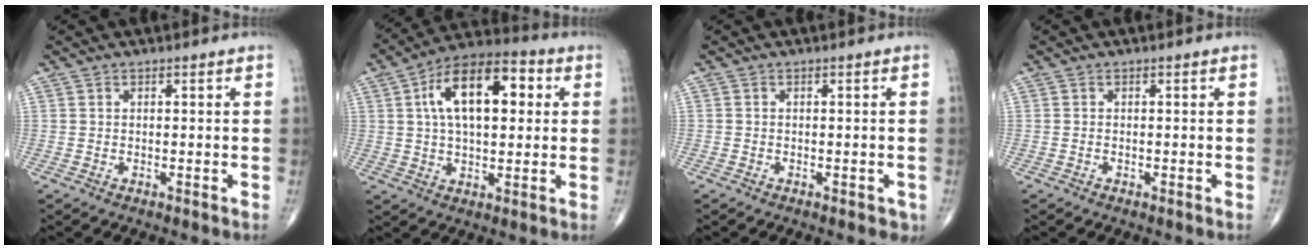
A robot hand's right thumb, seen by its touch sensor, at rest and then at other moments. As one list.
[{"total": 16.5, "force": [3.9, 8.4, 13.7], "torque": [-0.206, 0.022, 0.055]}, {"total": 1.9, "force": [-1.0, 1.0, 1.2], "torque": [-0.001, 0.000, -0.013]}, {"total": 0.0}]